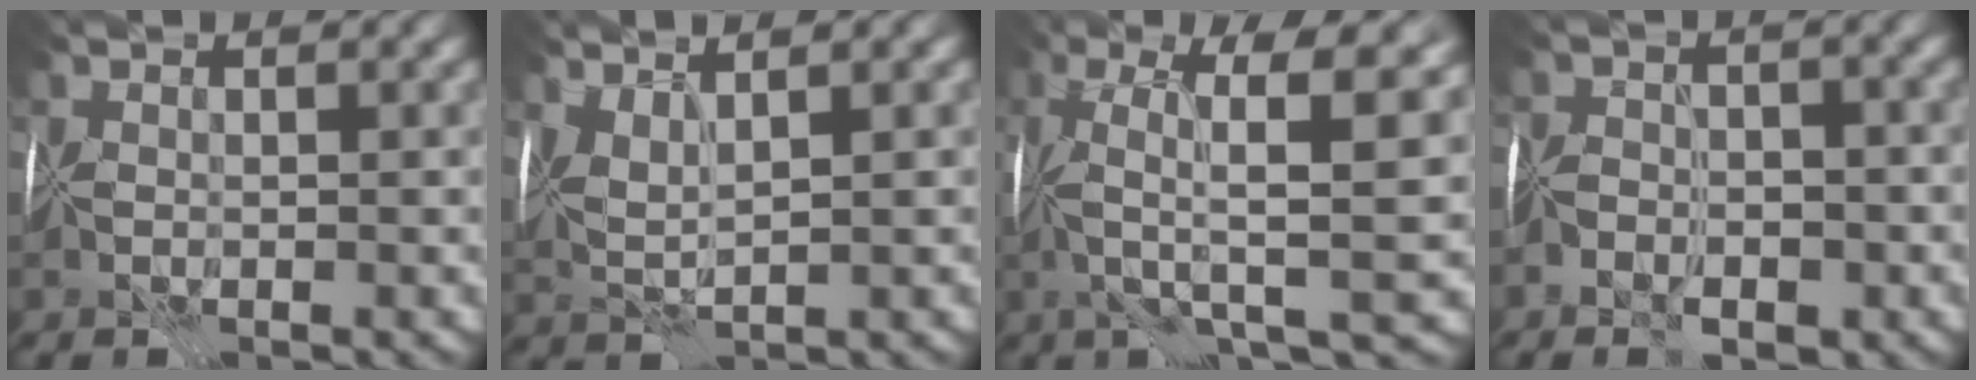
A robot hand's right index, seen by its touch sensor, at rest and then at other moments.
{"total": 2.3, "force": [1.5, 0.1, 1.8], "torque": [-0.045, 0.004, 0.033]}
{"total": 8.8, "force": [1.1, 1.4, 8.6], "torque": [-0.149, 0.008, 0.016]}
{"total": 4.3, "force": [-3.2, 2.4, 1.6], "torque": [-0.001, -0.003, -0.060]}